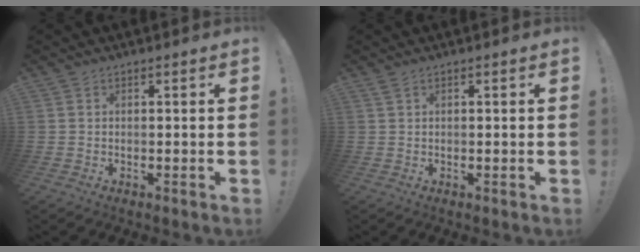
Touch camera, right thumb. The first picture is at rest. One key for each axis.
{"total": 1.7, "fx": 1.2, "fy": 0.4, "fz": 1.1, "tx": -0.014, "ty": -0.004, "tz": 0.022}